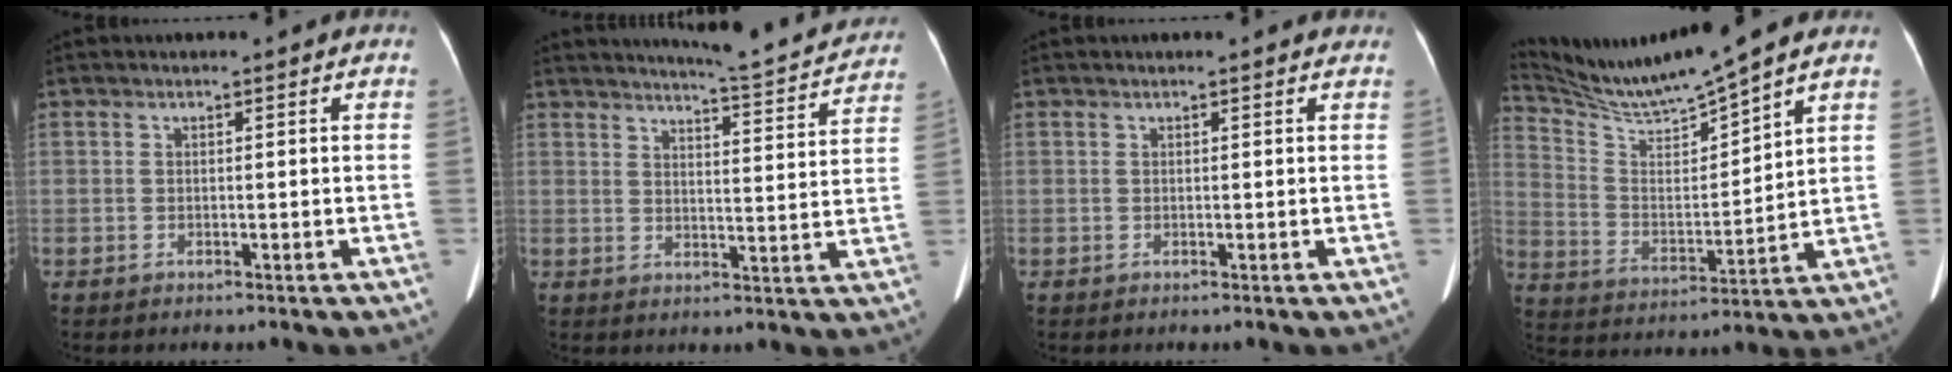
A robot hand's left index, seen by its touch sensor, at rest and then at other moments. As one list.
[{"total": 13.0, "force": [12.5, 0.5, 3.6], "torque": [-0.052, -0.024, 0.150]}, {"total": 4.0, "force": [3.7, 1.0, 1.3], "torque": [-0.012, 0.023, 0.035]}, {"total": 12.4, "force": [11.5, -1.4, 4.4], "torque": [-0.096, 0.003, 0.224]}]